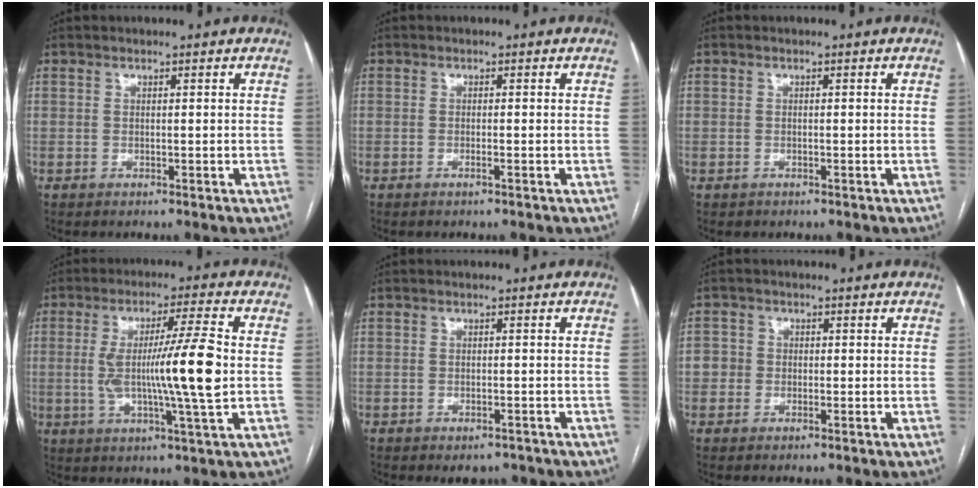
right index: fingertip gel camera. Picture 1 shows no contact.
{"total": 0.7, "force": [-0.4, -0.1, 0.6], "torque": [-0.013, -0.001, -0.005]}
{"total": 0.9, "force": [-0.3, 0.8, -0.1], "torque": [-0.002, 0.006, -0.004]}
{"total": 12.6, "force": [-0.2, -0.5, 12.6], "torque": [-0.228, 0.000, -0.006]}
{"total": 2.6, "force": [-2.0, 1.1, 1.1], "torque": [-0.009, -0.001, -0.020]}
{"total": 2.6, "force": [-0.4, 2.6, 0.5], "torque": [0.003, 0.013, -0.010]}